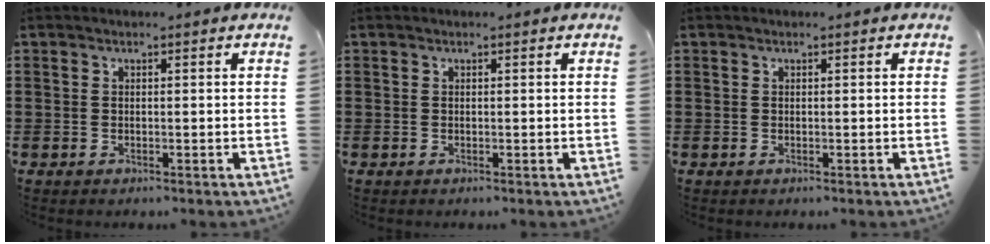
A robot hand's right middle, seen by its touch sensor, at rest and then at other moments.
{"total": 0.0}
{"total": 0.0}